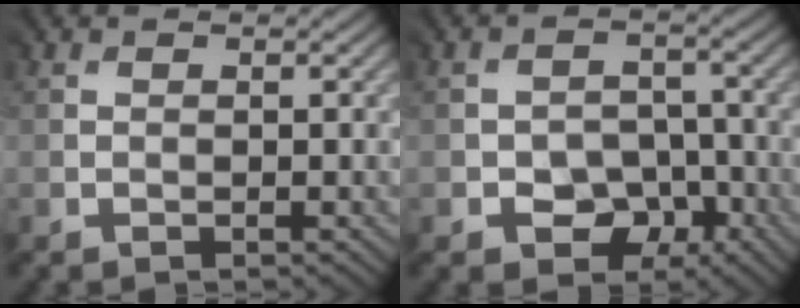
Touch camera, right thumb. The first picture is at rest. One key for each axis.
{"total": 3.9, "fx": -2.6, "fy": 2.7, "fz": 0.9, "tx": -0.004, "ty": -0.004, "tz": -0.046}